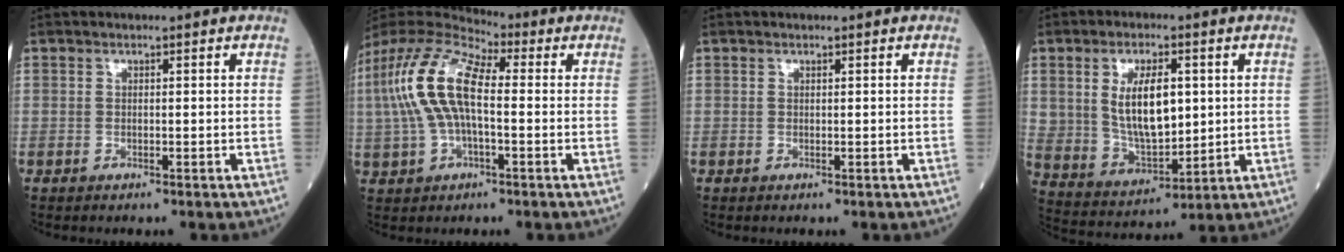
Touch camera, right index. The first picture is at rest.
{"total": 14.0, "force": [0.9, 5.5, 12.8], "torque": [-0.286, 0.029, 0.013]}
{"total": 0.0}
{"total": 11.1, "force": [2.3, 5.2, 9.6], "torque": [-0.188, 0.004, 0.053]}